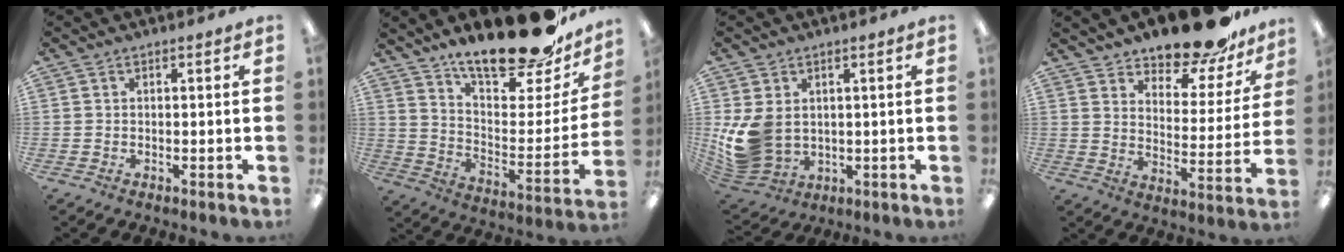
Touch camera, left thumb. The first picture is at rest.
{"total": 22.2, "force": [18.4, 6.3, 10.7], "torque": [-0.145, -0.139, 0.310]}
{"total": 11.0, "force": [0.9, 8.4, 6.9], "torque": [-0.170, -0.007, 0.019]}
{"total": 15.5, "force": [13.9, 4.4, 5.3], "torque": [-0.071, -0.114, 0.240]}